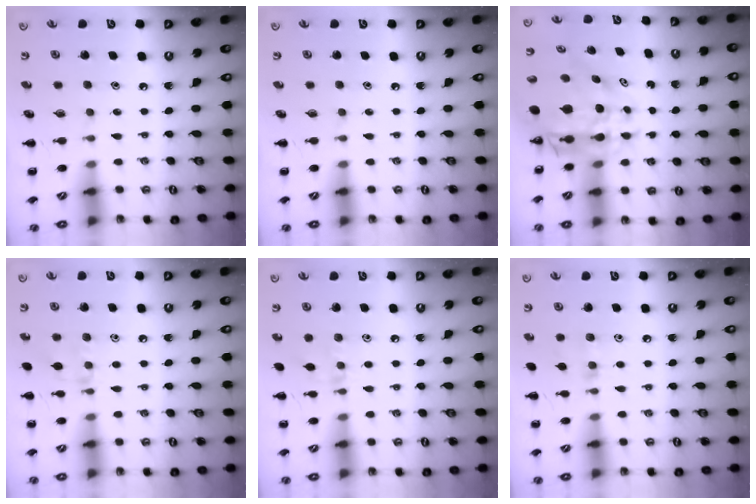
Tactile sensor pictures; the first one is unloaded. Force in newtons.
{"total": 0.0}
{"total": 10.4, "press": 9.8, "slide": 3.5}
{"total": 7.1, "press": 7.0, "slide": 1.4}
{"total": 5.0, "press": 4.9, "slide": 1.2}
{"total": 5.6, "press": 5.4, "slide": 1.6}